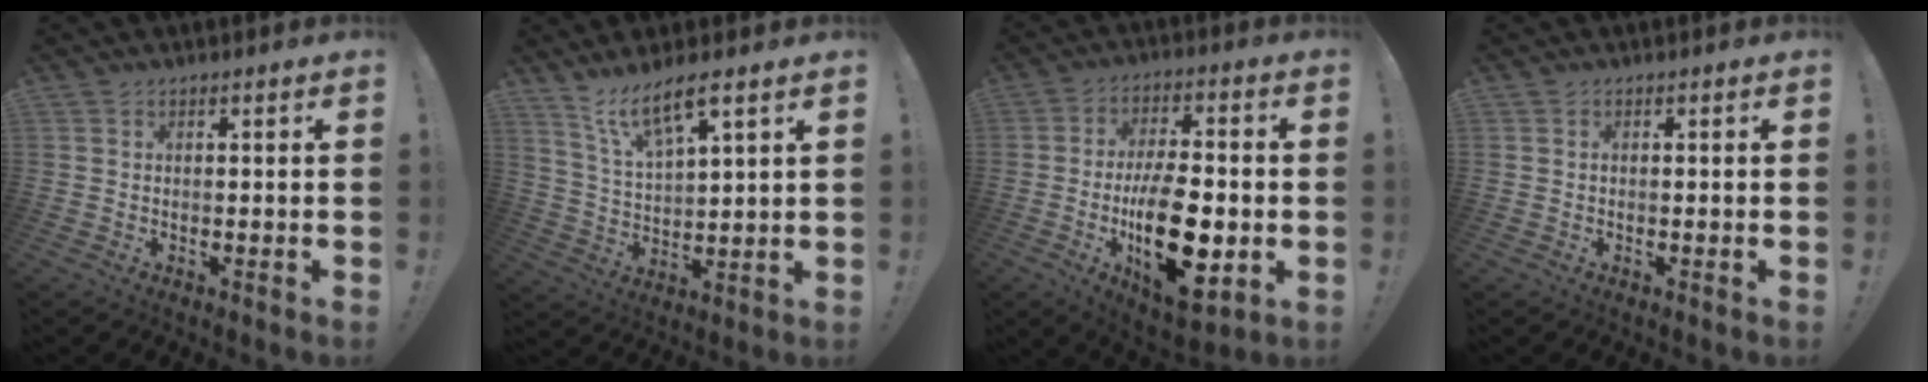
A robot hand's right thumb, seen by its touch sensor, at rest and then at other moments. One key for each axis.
{"total": 10.1, "fx": 7.5, "fy": 2.1, "fz": 6.3, "tx": -0.116, "ty": -0.038, "tz": 0.133}
{"total": 21.2, "fx": -4.3, "fy": 9.9, "fz": 18.3, "tx": -0.311, "ty": 0.006, "tz": -0.057}
{"total": 0.0}